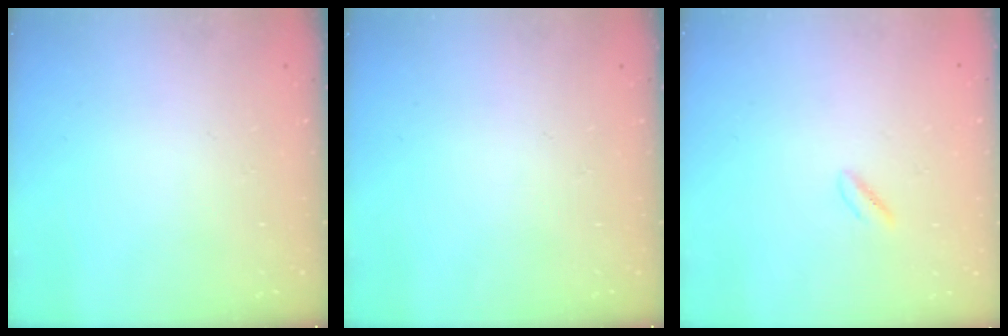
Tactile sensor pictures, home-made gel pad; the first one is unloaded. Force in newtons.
{"total": 0.0}
{"total": 1.7, "press": 1.4, "slide": 1.0}